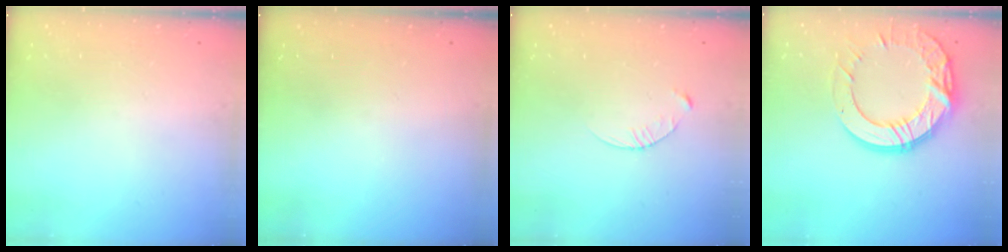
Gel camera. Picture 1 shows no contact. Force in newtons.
{"total": 0.0}
{"total": 3.4, "press": 3.4, "slide": 0.4}
{"total": 17.0, "press": 17.0, "slide": 1.2}